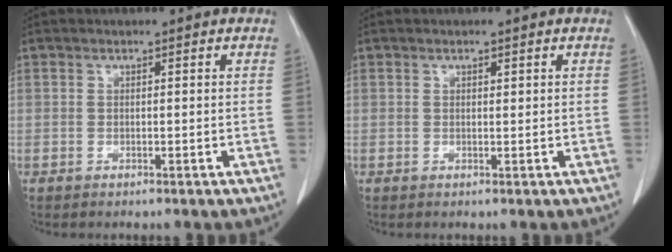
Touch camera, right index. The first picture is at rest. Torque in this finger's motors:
{"motor_torque": [-0.14, 0.05, -0.10, -0.01]}